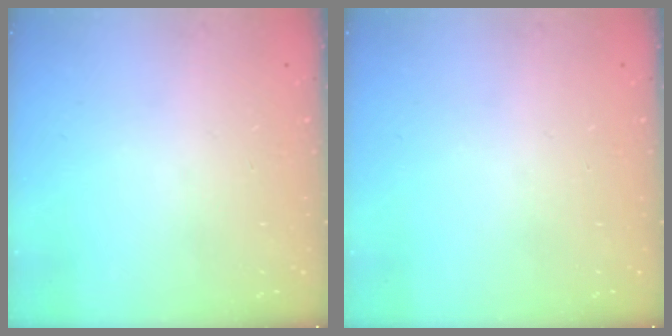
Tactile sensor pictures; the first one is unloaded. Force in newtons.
{"total": 0.0}